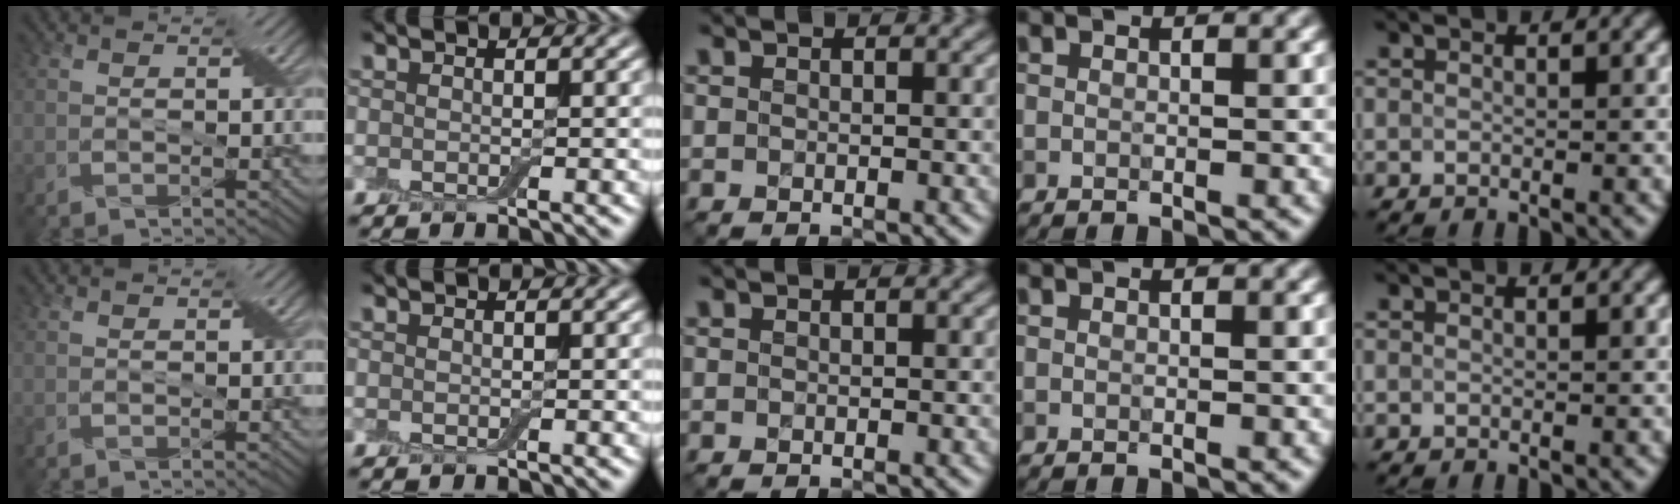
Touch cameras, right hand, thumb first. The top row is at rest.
{}